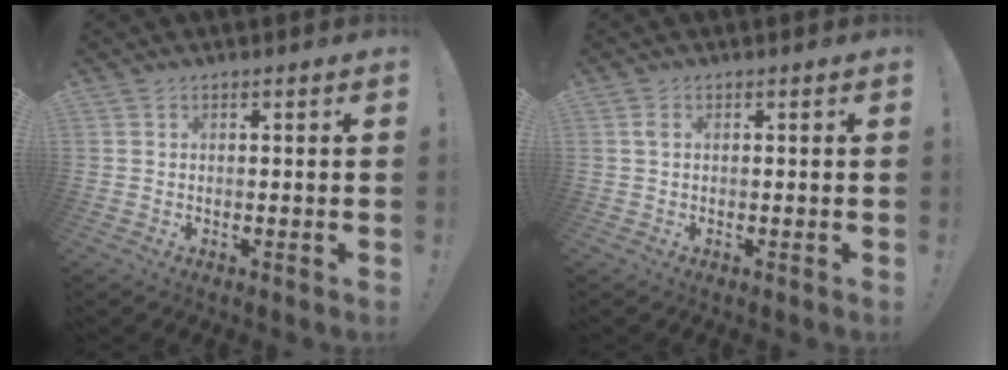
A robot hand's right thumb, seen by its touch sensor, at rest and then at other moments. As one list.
[{"total": 0.9, "force": [0.2, 0.4, 0.8], "torque": [-0.013, 0.001, 0.002]}]